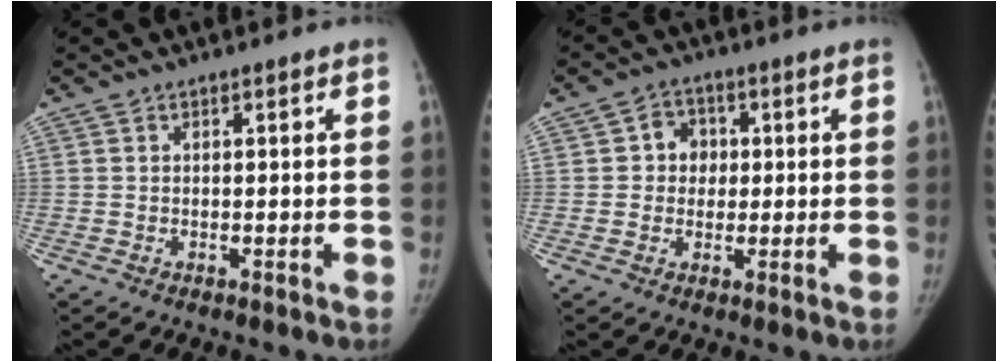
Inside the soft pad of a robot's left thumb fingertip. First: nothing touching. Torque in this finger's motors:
{"motor_torque": [-0.21, 0.30, 0.34, 0.23, -0.02]}